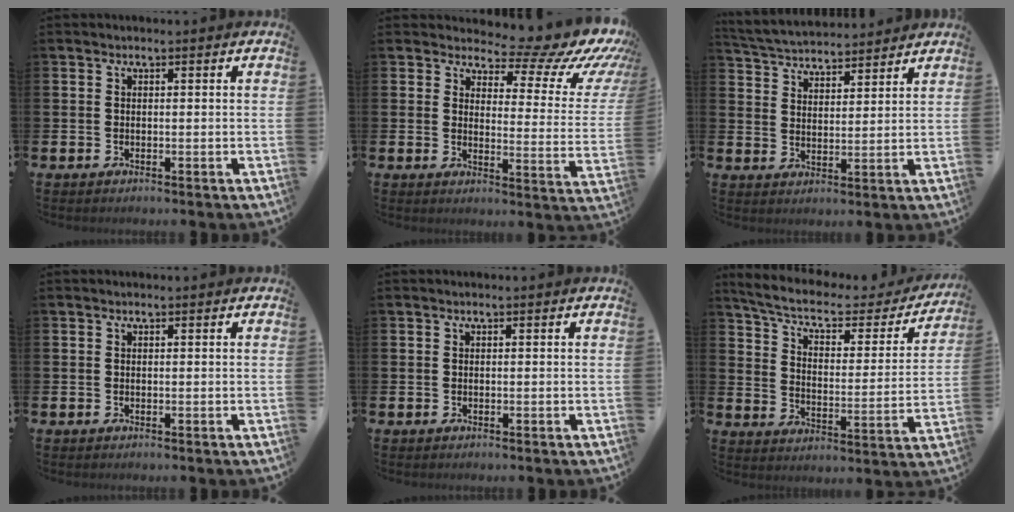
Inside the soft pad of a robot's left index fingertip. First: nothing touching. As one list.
[{"total": 7.9, "force": [6.2, 3.4, 3.5], "torque": [-0.046, -0.062, 0.097]}, {"total": 4.6, "force": [4.5, 0.9, 0.1], "torque": [-0.028, -0.030, 0.081]}, {"total": 0.0}, {"total": 0.0}, {"total": 7.1, "force": [5.7, 2.4, 3.5], "torque": [-0.092, -0.040, 0.091]}]